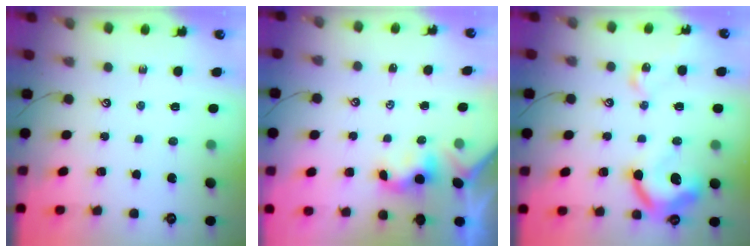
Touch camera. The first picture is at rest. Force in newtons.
{"total": 1.0, "press": 0.9, "slide": 0.4}
{"total": 15.2, "press": 15.1, "slide": 1.4}